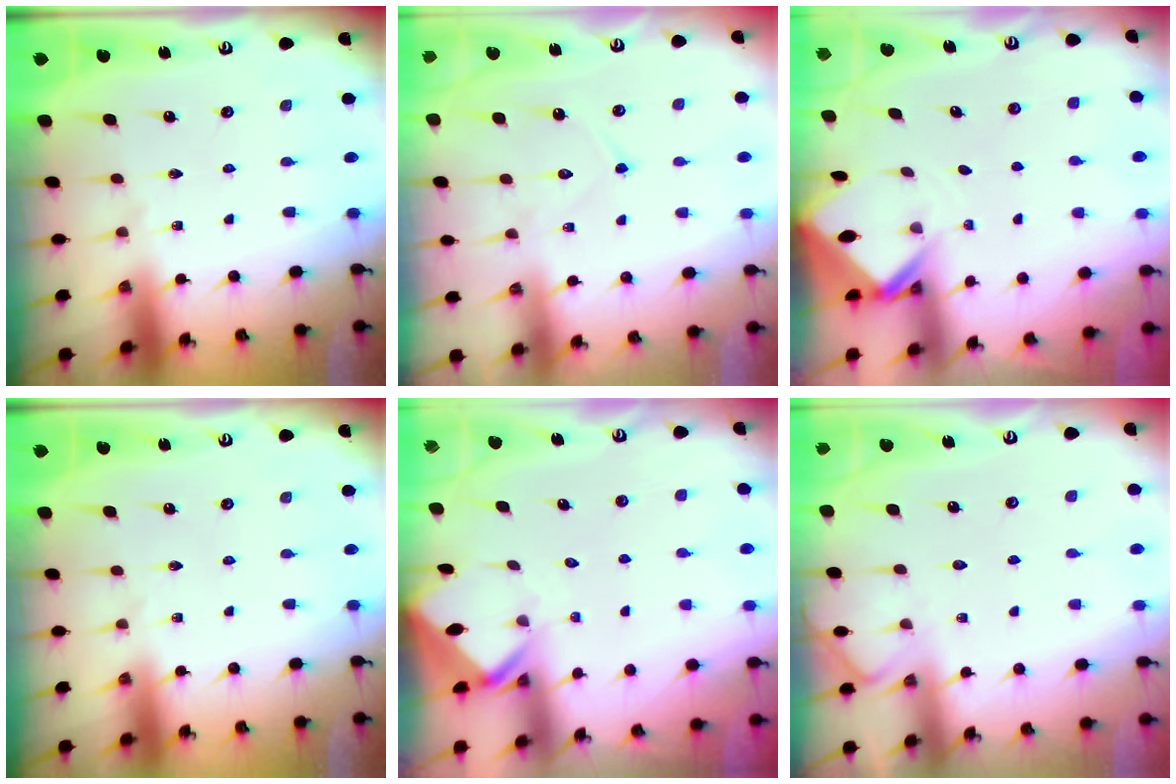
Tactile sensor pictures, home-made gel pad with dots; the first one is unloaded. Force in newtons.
{"total": 8.8, "press": 8.8, "slide": 0.8}
{"total": 2.8, "press": 2.8, "slide": 0.2}
{"total": 0.0}
{"total": 3.0, "press": 3.0, "slide": 0.3}
{"total": 3.5, "press": 3.4, "slide": 0.5}